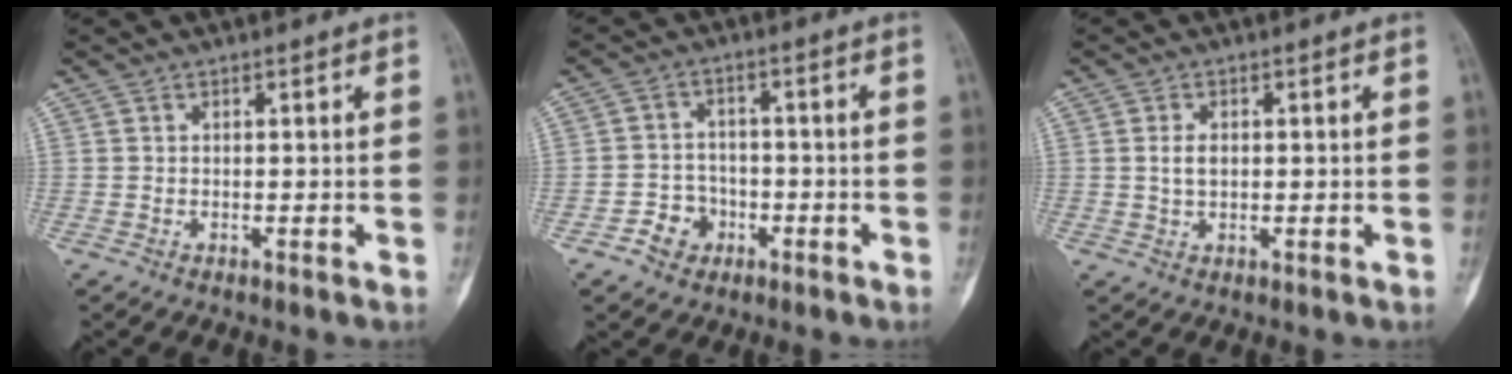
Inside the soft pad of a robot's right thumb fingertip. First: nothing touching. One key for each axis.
{"total": 5.5, "fx": -2.7, "fy": 4.6, "fz": 1.4, "tx": 0.010, "ty": 0.022, "tz": -0.044}
{"total": 2.6, "fx": 0.2, "fy": 1.7, "fz": 2.0, "tx": -0.033, "ty": 0.001, "tz": 0.004}